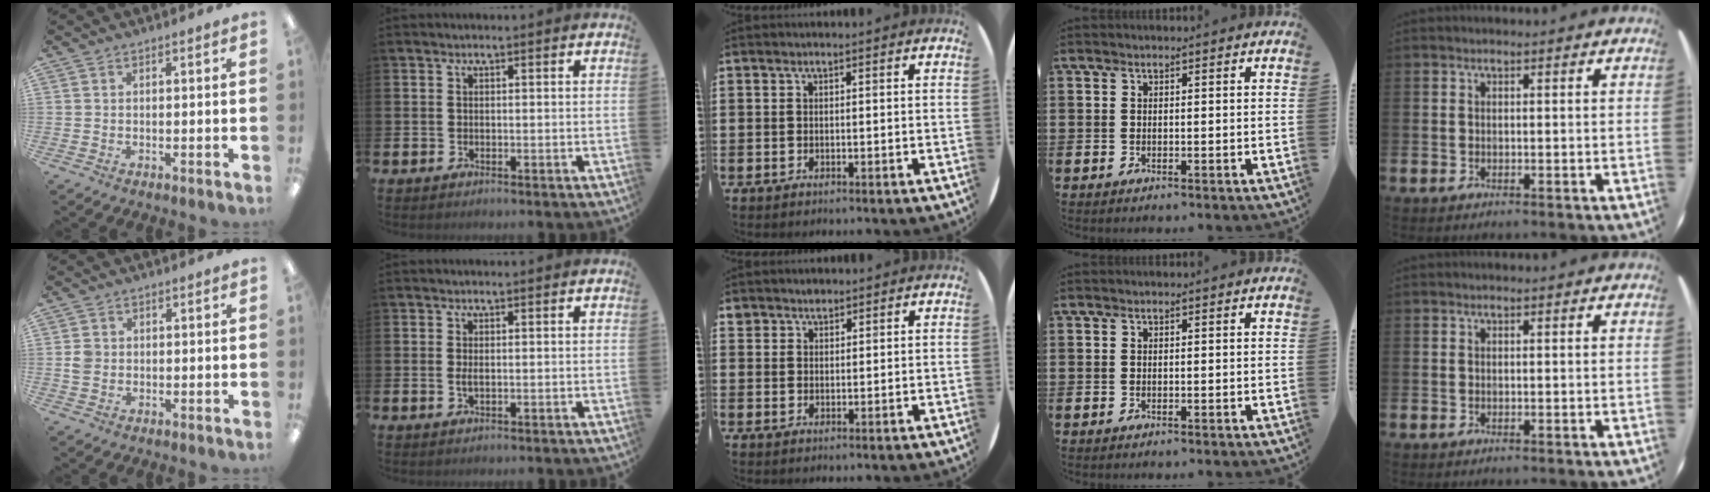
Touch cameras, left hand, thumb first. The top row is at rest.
{"thumb": {"total": 2.5, "force": [0.0, 2.3, 1.0], "torque": [-0.011, 0.002, -0.003]}, "index": {"total": 1.1, "force": [0.0, 0.3, 1.0], "torque": [-0.011, -0.002, -0.002]}, "middle": {"total": 1.7, "force": [1.6, 0.8, 0.0], "torque": [0.006, -0.001, 0.030]}}